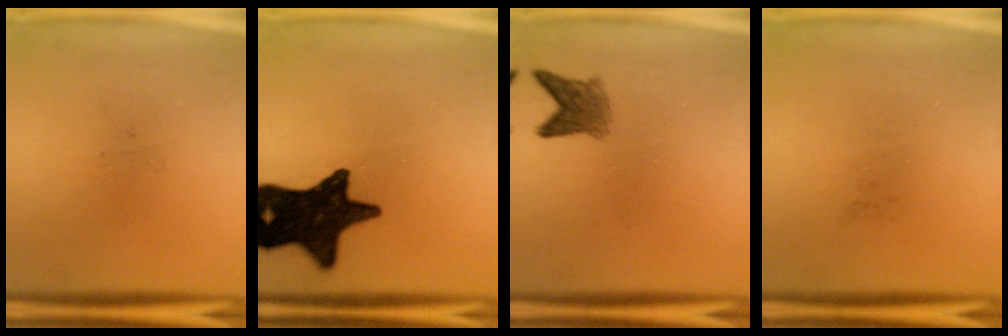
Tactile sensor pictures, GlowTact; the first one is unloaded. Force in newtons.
{"total": 17.3}
{"total": 3.3}
{"total": 0.0}